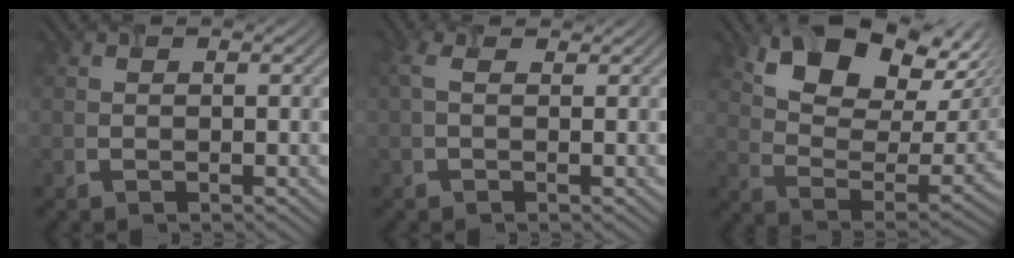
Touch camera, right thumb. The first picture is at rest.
{"total": 0.7, "force": [0.3, 0.2, 0.6], "torque": [-0.018, 0.006, 0.007]}
{"total": 13.6, "force": [8.4, 6.7, 8.4], "torque": [-0.155, -0.008, 0.153]}